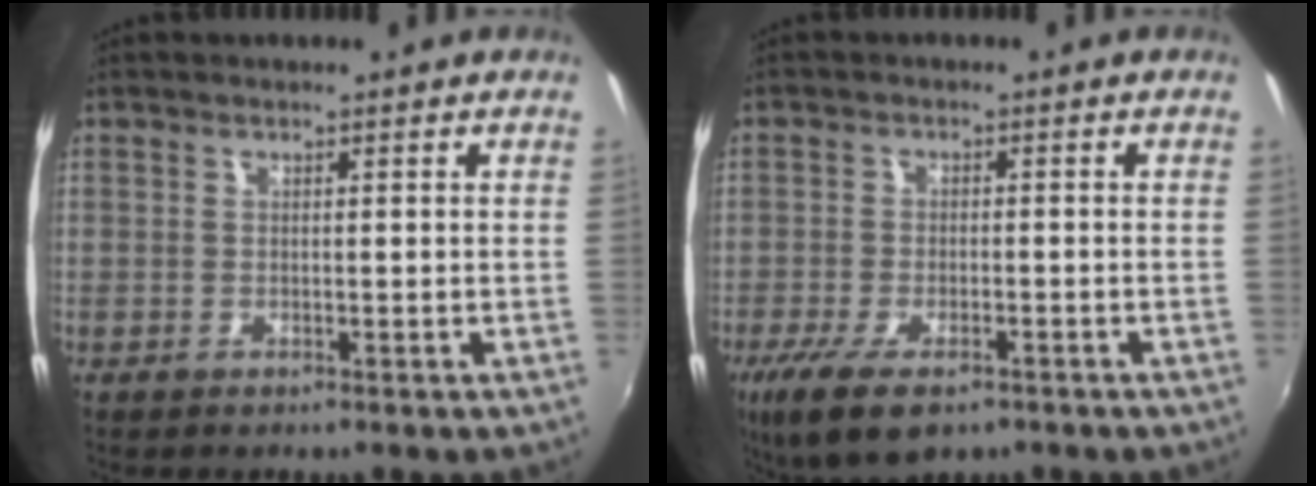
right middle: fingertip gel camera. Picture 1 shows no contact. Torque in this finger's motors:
{"motor_torque": [1.12, -1.00, 0.18, 0.16]}